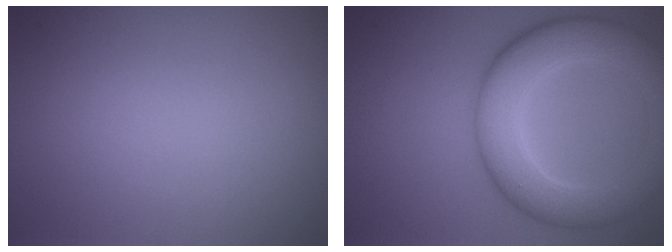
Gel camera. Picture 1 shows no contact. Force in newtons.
{"total": 8.2, "press": 8.1, "slide": 0.3}